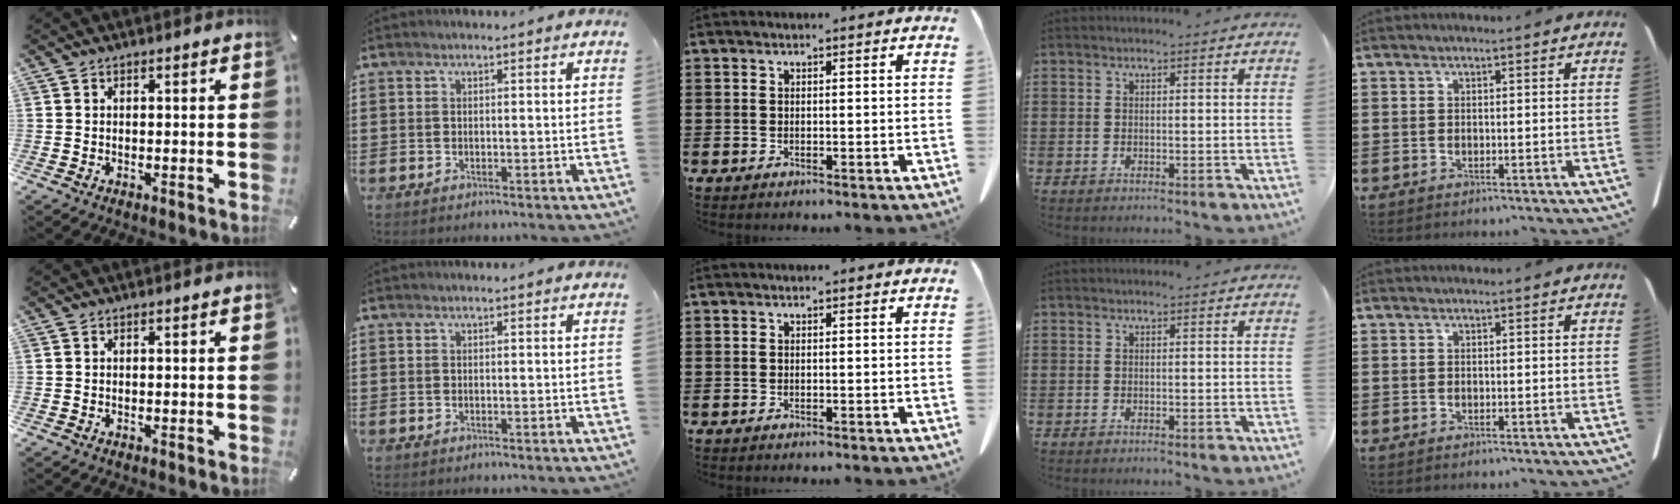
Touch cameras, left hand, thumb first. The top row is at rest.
{}